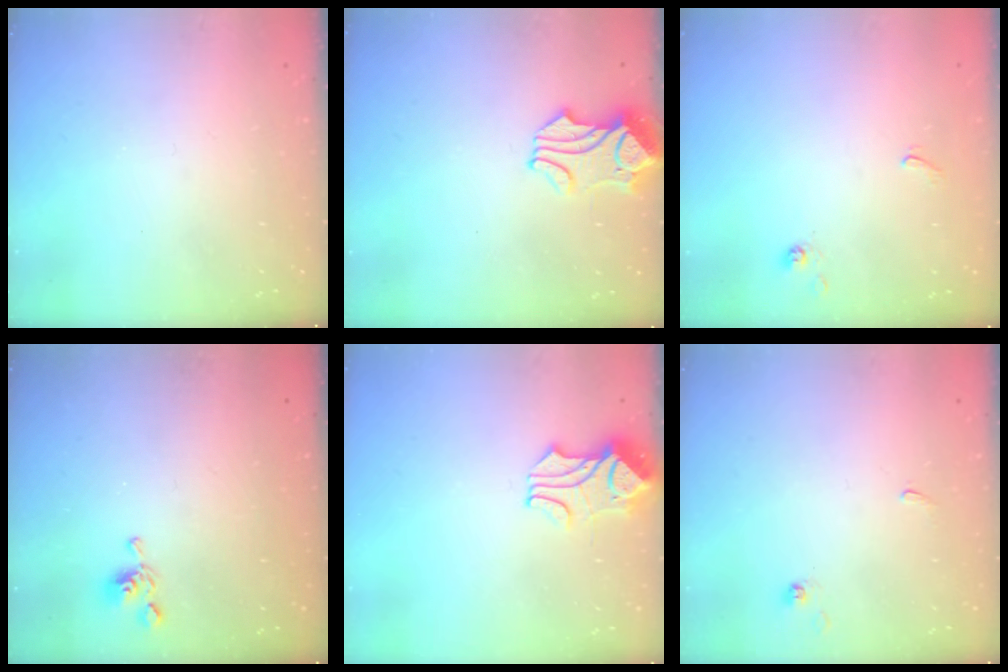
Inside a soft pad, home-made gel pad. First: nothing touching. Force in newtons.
{"total": 3.0, "press": 2.8, "slide": 0.9}
{"total": 3.8, "press": 3.7, "slide": 0.3}
{"total": 5.7, "press": 5.7, "slide": 0.3}
{"total": 1.7, "press": 1.4, "slide": 1.0}
{"total": 0.7, "press": 0.6, "slide": 0.3}